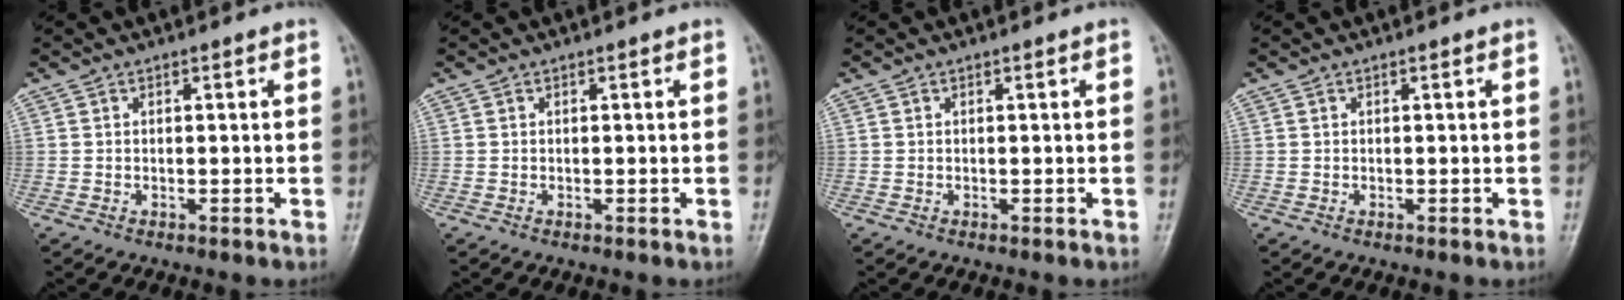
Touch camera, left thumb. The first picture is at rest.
{"total": 0.0}
{"total": 0.0}
{"total": 0.0}